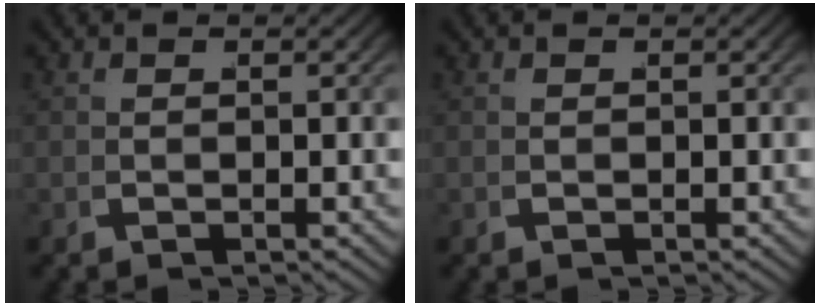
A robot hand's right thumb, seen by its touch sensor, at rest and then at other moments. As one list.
[{"total": 0.0}]